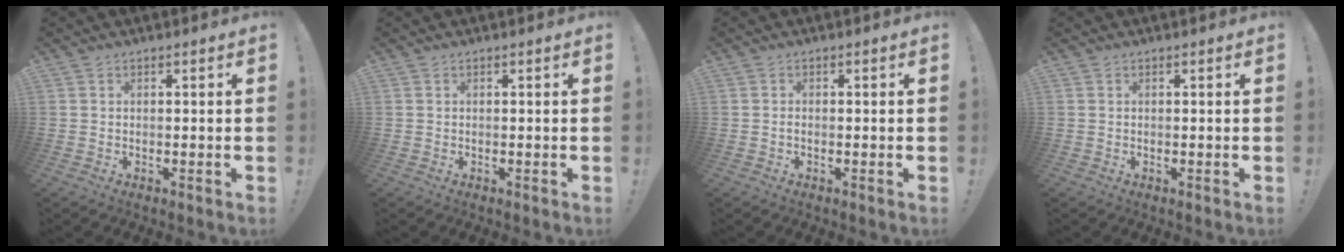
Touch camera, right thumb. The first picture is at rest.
{"total": 0.0}
{"total": 0.5, "force": [-0.4, 0.3, 0.3], "torque": [-0.012, 0.003, -0.006]}
{"total": 0.0}